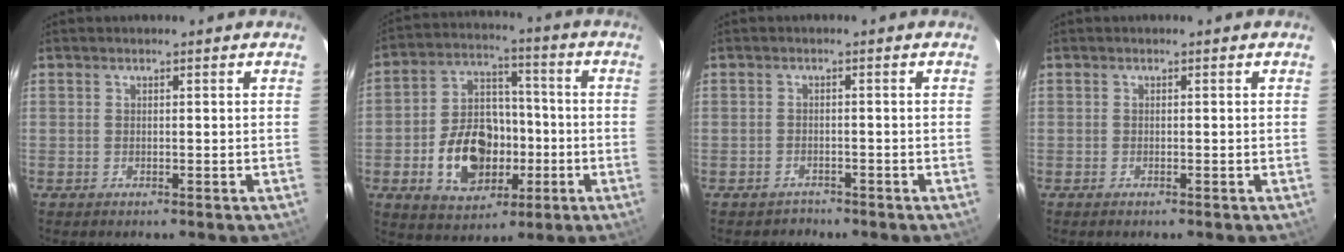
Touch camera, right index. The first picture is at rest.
{"total": 14.9, "force": [-4.2, 10.2, 10.0], "torque": [-0.200, 0.023, -0.056]}
{"total": 2.5, "force": [-2.0, 1.5, -0.2], "torque": [-0.005, 0.008, -0.029]}
{"total": 0.0}